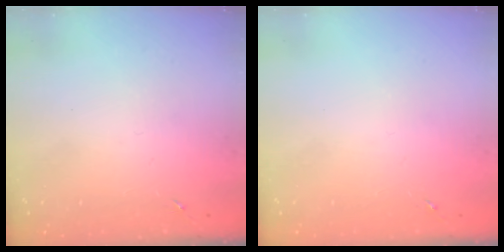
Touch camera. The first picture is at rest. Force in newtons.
{"total": 0.0}